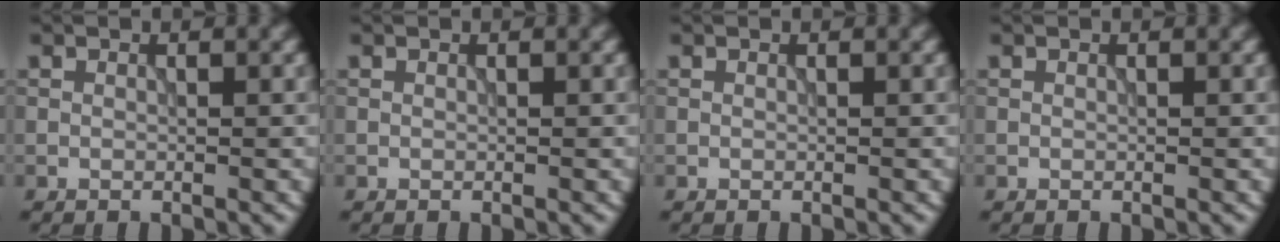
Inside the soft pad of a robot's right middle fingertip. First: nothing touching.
{"total": 0.0}
{"total": 0.0}
{"total": 0.0}